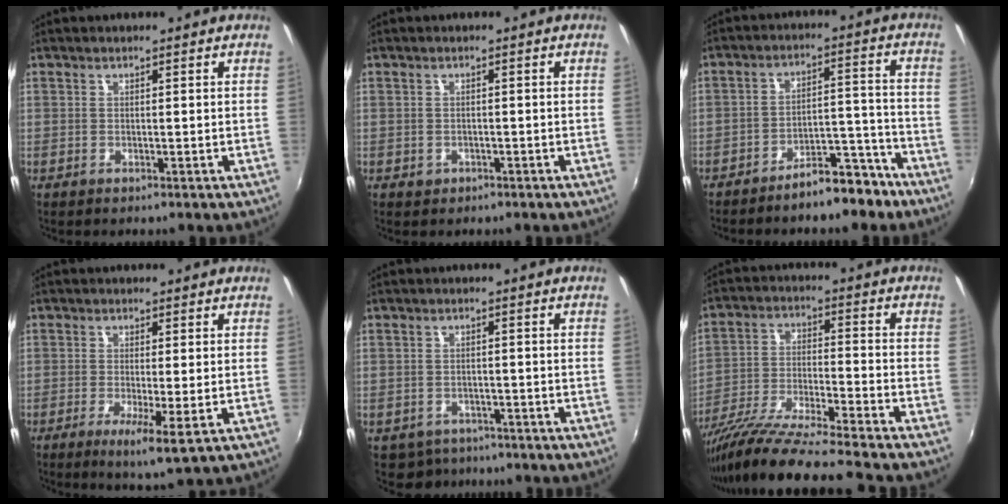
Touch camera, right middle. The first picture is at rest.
{"total": 1.6, "force": [-0.8, 1.4, 0.5], "torque": [-0.011, -0.004, -0.009]}
{"total": 9.2, "force": [-7.6, 3.2, 3.9], "torque": [-0.056, 0.039, -0.098]}
{"total": 5.0, "force": [-1.7, 0.3, 4.7], "torque": [-0.094, -0.019, -0.030]}
{"total": 4.3, "force": [-3.3, 2.8, 0.3], "torque": [-0.020, -0.004, -0.051]}
{"total": 16.8, "force": [-14.5, -1.3, 8.4], "torque": [-0.160, -0.045, -0.253]}